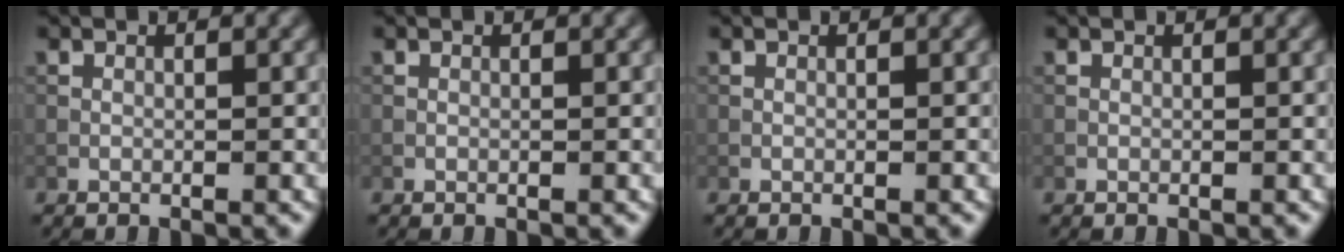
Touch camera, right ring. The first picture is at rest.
{"total": 0.0}
{"total": 0.0}
{"total": 0.0}